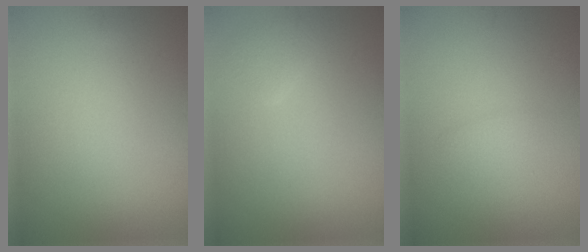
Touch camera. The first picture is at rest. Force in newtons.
{"total": 1.1, "press": 1.1, "slide": 0.1}
{"total": 1.2, "press": 1.2, "slide": 0.2}